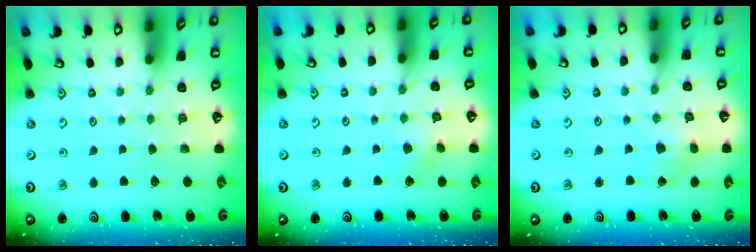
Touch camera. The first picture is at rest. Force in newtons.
{"total": 2.9, "press": 2.8, "slide": 0.8}
{"total": 3.1, "press": 3.0, "slide": 0.7}